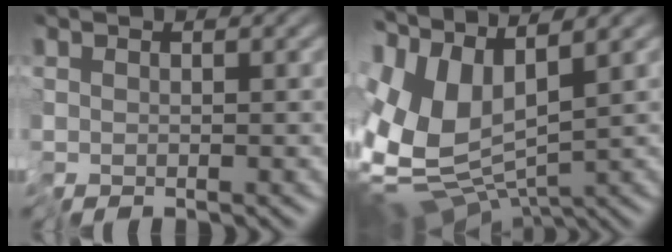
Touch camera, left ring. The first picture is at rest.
{"total": 11.1, "force": [1.1, 5.6, 9.5], "torque": [-0.215, -0.004, 0.031]}